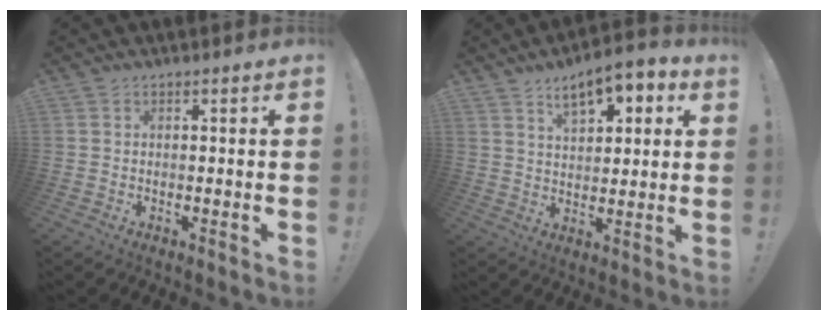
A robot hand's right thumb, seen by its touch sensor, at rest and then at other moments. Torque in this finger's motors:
{"motor_torque": [0.10, 0.17, 0.38, 0.21, 0.23]}